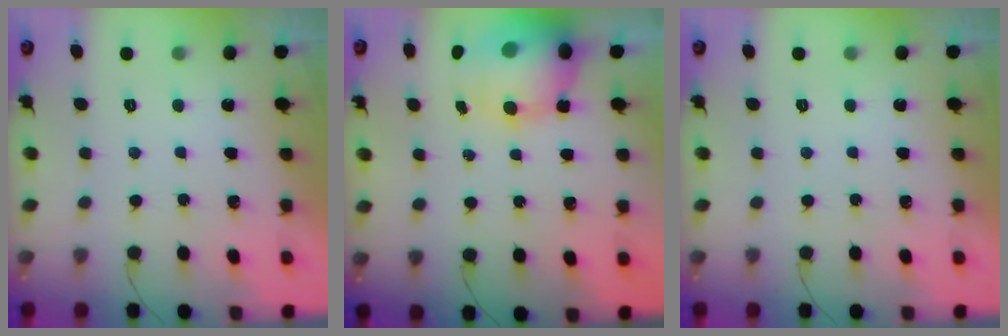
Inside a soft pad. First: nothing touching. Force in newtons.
{"total": 16.2, "press": 15.6, "slide": 4.3}
{"total": 0.0}